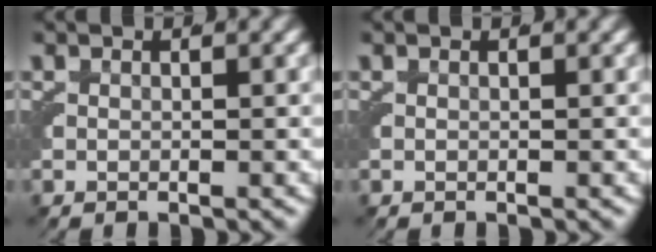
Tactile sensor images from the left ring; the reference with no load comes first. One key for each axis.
{"total": 0.0}